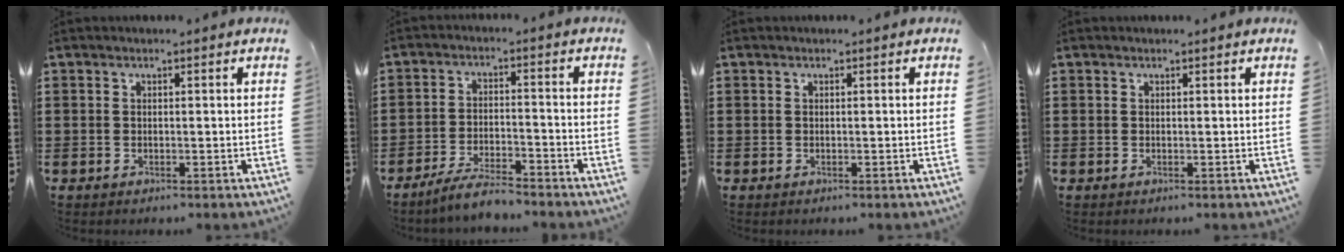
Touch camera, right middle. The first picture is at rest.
{"total": 5.1, "force": [-4.7, 0.3, 1.9], "torque": [-0.044, -0.002, -0.093]}
{"total": 0.0}
{"total": 0.0}